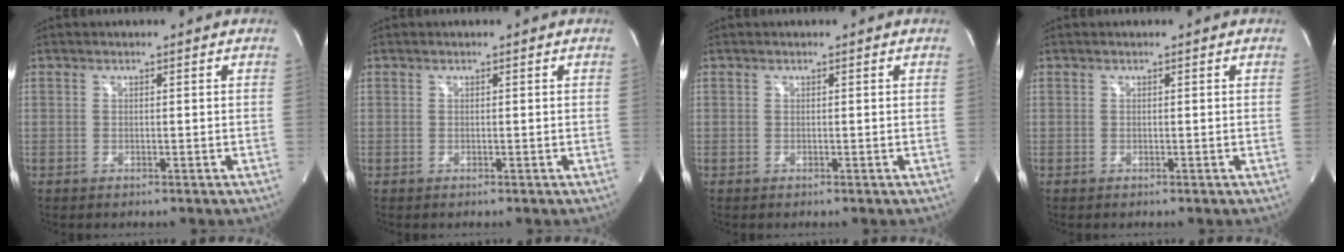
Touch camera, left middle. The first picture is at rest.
{"total": 0.0}
{"total": 0.0}
{"total": 0.0}